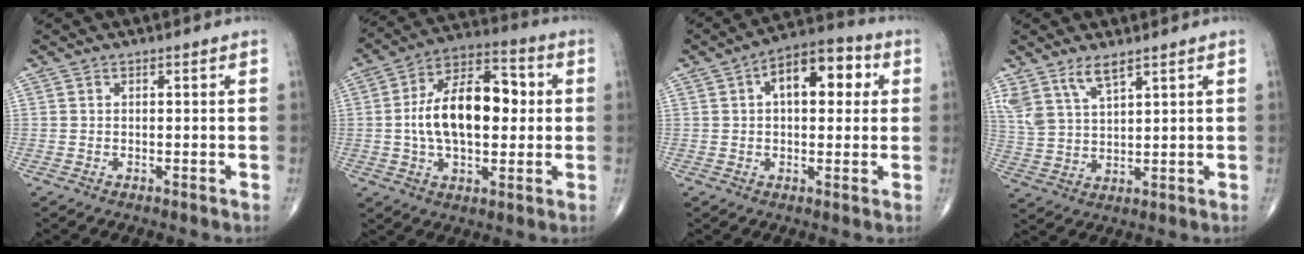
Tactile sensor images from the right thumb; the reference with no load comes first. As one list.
[{"total": 17.6, "force": [0.8, 9.5, 14.8], "torque": [-0.234, 0.026, 0.007]}, {"total": 12.0, "force": [3.0, 6.3, 9.7], "torque": [-0.119, 0.024, 0.037]}, {"total": 6.8, "force": [4.9, 2.2, 4.3], "torque": [-0.085, -0.019, 0.103]}]